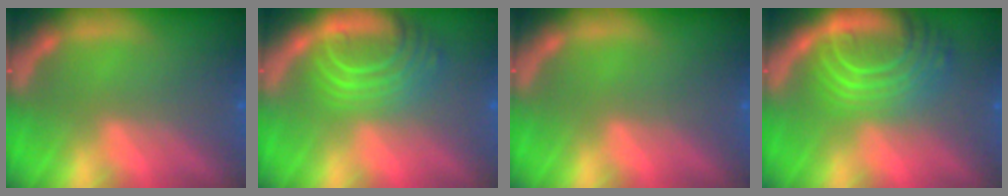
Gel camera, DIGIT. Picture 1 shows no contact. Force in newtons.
{"total": 7.0}
{"total": 0.0}
{"total": 9.5}